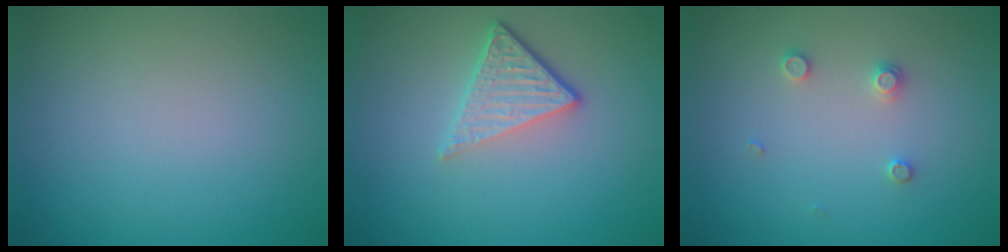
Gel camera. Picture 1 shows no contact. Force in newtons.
{"total": 3.8, "press": 2.7, "slide": 2.8}
{"total": 1.3, "press": 1.3, "slide": 0.2}